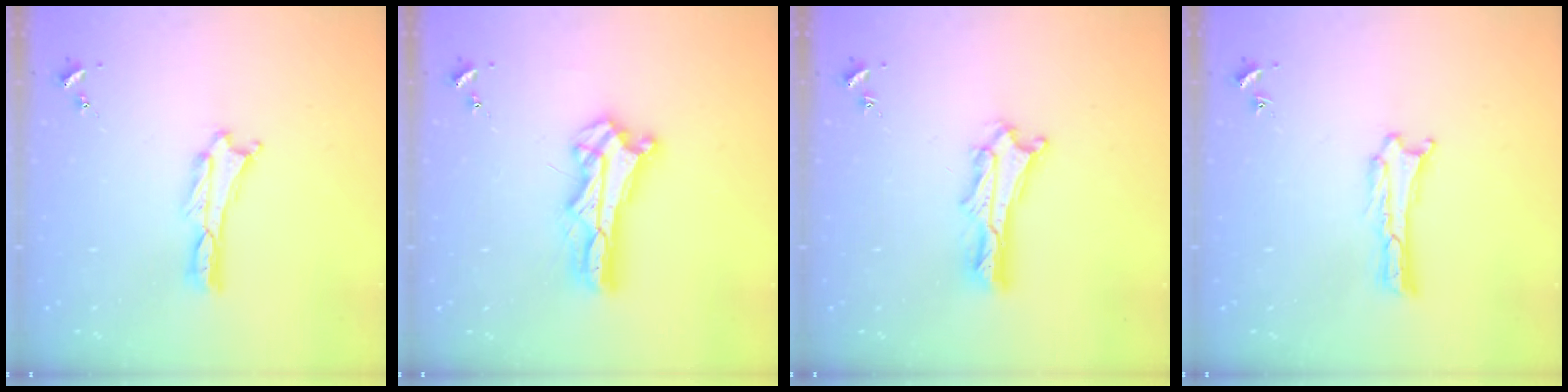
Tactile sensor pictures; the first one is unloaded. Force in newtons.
{"total": 8.1, "press": 8.0, "slide": 0.6}
{"total": 3.9, "press": 3.9, "slide": 0.4}
{"total": 0.8, "press": 0.8, "slide": 0.0}